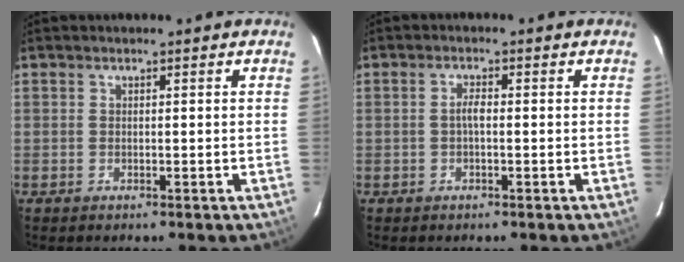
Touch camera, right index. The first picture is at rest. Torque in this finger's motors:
{"motor_torque": [0.18, -0.05, 0.21, 0.04]}